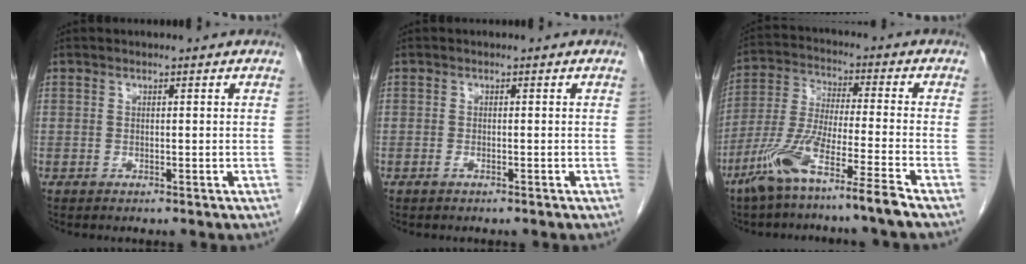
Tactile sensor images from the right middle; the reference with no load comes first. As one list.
[{"total": 0.6, "force": [-0.4, 0.0, 0.4], "torque": [-0.010, 0.000, -0.007]}, {"total": 10.7, "force": [-7.4, -0.9, 7.7], "torque": [-0.158, -0.026, -0.146]}]